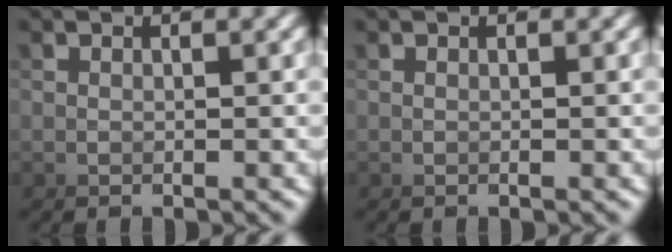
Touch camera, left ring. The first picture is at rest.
{"total": 0.0}